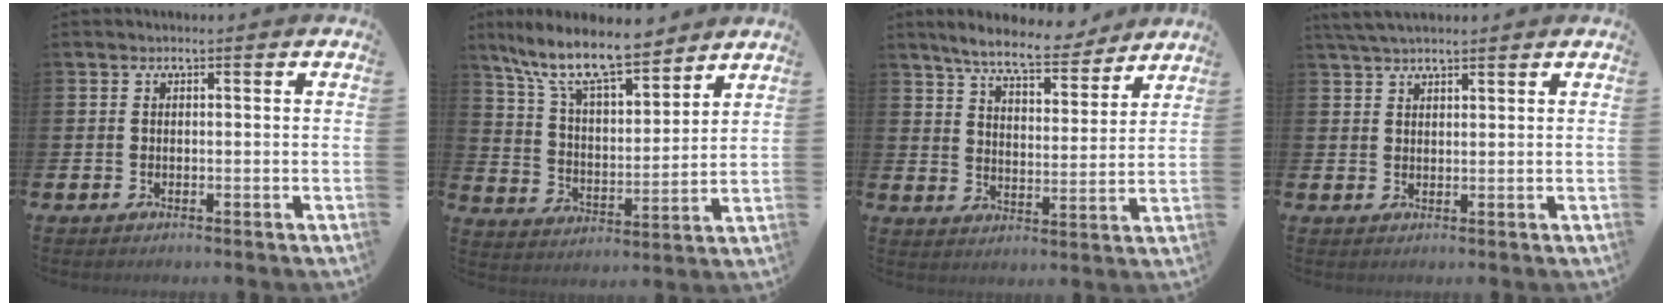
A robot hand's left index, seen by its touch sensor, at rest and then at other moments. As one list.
[{"total": 11.8, "force": [10.1, 2.7, 5.4], "torque": [-0.140, -0.051, 0.178]}, {"total": 8.1, "force": [7.5, 1.2, 2.9], "torque": [-0.082, -0.037, 0.132]}, {"total": 3.4, "force": [3.0, 0.7, 1.4], "torque": [-0.033, -0.002, 0.056]}]